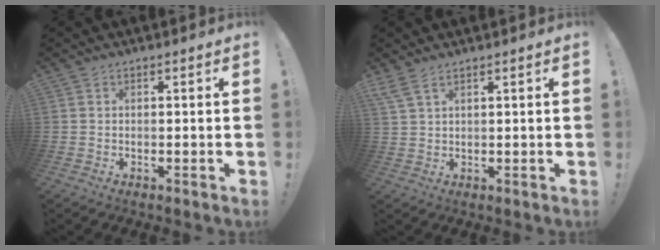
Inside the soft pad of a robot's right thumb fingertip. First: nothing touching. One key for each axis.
{"total": 3.6, "fx": 2.5, "fy": 0.9, "fz": 2.4, "tx": -0.053, "ty": -0.007, "tz": 0.049}